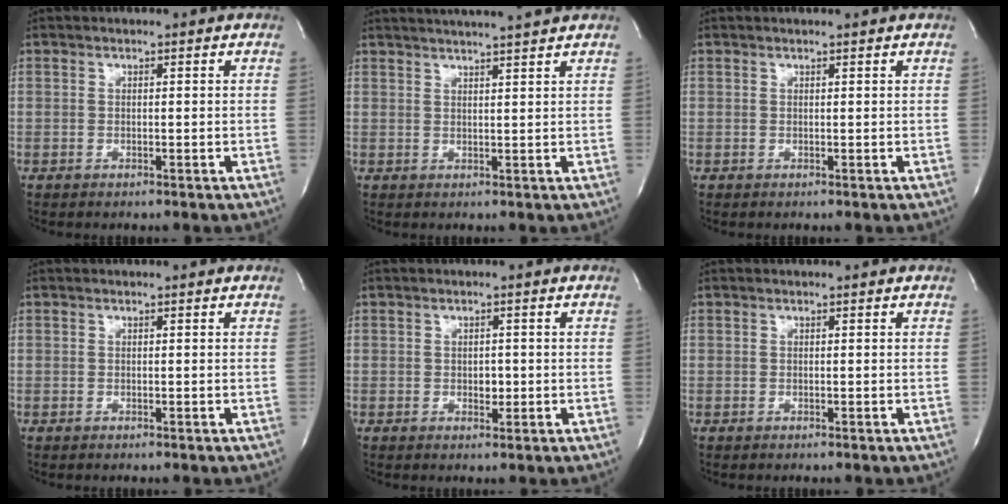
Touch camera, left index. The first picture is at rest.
{"total": 9.0, "force": [8.2, -1.1, 3.5], "torque": [-0.056, 0.011, 0.111]}
{"total": 1.6, "force": [1.5, -0.3, 0.5], "torque": [-0.006, 0.005, 0.021]}
{"total": 0.0}
{"total": 1.3, "force": [-0.1, 0.9, 1.0], "torque": [-0.012, 0.000, 0.002]}
{"total": 0.0}